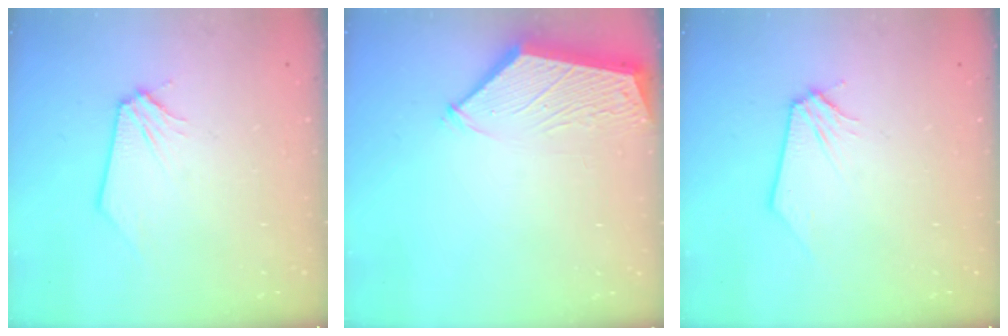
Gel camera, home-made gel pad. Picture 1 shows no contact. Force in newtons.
{"total": 3.6, "press": 3.5, "slide": 0.5}
{"total": 0.0}